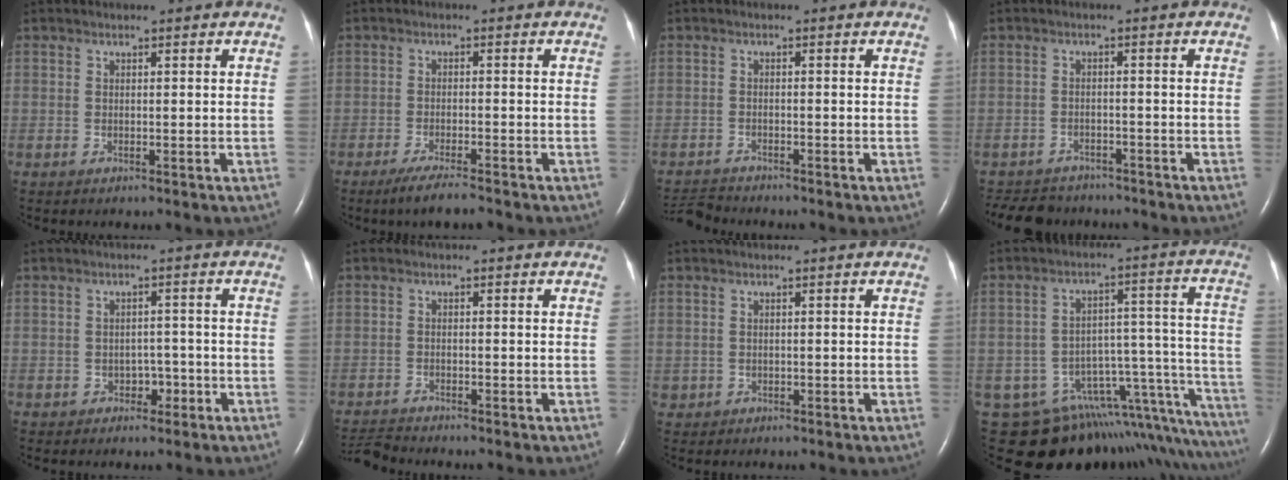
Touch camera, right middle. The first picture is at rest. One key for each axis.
{"total": 4.7, "fx": -3.7, "fy": 0.3, "fz": 2.8, "tx": -0.059, "ty": -0.013, "tz": -0.065}
{"total": 3.4, "fx": -3.3, "fy": 0.0, "fz": -0.2, "tx": 0.002, "ty": -0.018, "tz": -0.061}
{"total": 8.1, "fx": -7.3, "fy": 3.3, "fz": 1.5, "tx": -0.031, "ty": -0.001, "tz": -0.103}
{"total": 2.5, "fx": -1.2, "fy": 1.9, "fz": 1.1, "tx": -0.012, "ty": 0.011, "tz": -0.011}
{"total": 2.9, "fx": -2.8, "fy": -0.6, "fz": -0.1, "tx": -0.003, "ty": -0.020, "tz": -0.051}
{"total": 0.8, "fx": -0.2, "fy": 0.8, "fz": 0.1, "tx": 0.000, "ty": 0.004, "tz": -0.001}
{"total": 19.0, "fx": -14.9, "fy": 6.7, "fz": 9.7, "tx": -0.051, "ty": 0.086, "tz": -0.176}